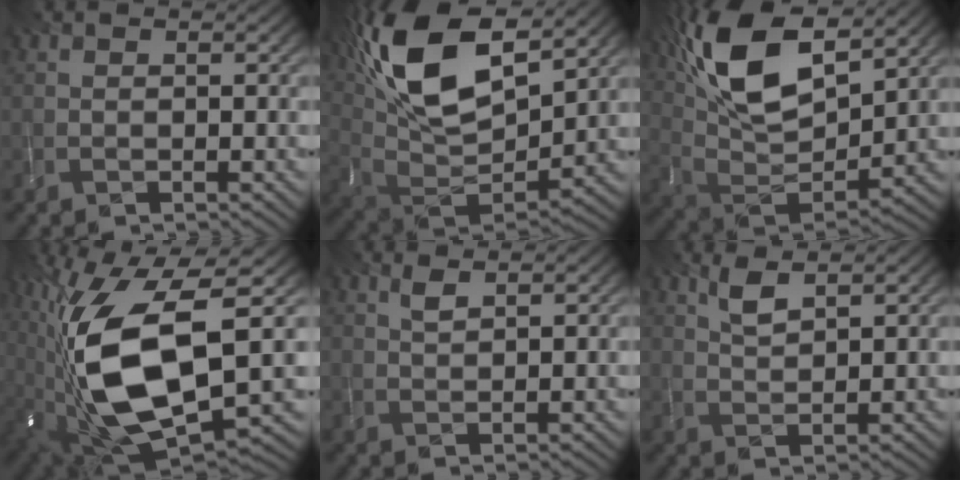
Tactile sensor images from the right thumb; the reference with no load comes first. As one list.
[{"total": 17.5, "force": [8.6, 7.9, 13.1], "torque": [-0.295, 0.022, 0.155]}, {"total": 15.7, "force": [8.1, 6.6, 11.6], "torque": [-0.260, 0.017, 0.159]}, {"total": 19.3, "force": [-0.3, 9.5, 16.9], "torque": [-0.365, -0.027, 0.010]}, {"total": 1.5, "force": [1.0, 0.4, 1.0], "torque": [-0.028, 0.002, 0.022]}, {"total": 2.7, "force": [1.9, 0.7, 1.9], "torque": [-0.048, 0.001, 0.040]}]